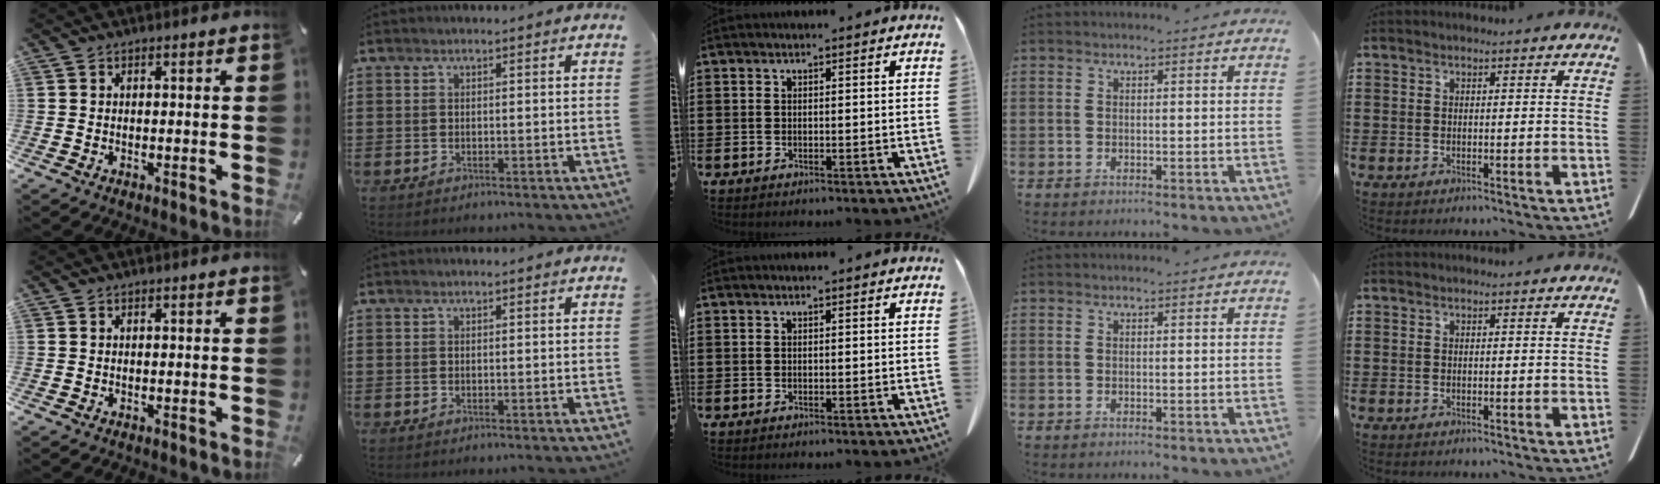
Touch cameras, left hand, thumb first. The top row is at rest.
{}